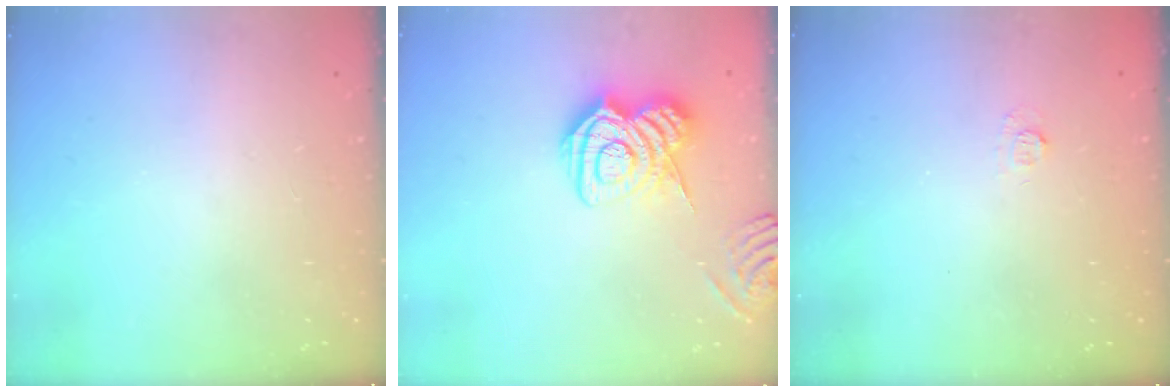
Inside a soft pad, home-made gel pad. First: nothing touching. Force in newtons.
{"total": 10.2, "press": 10.1, "slide": 1.4}
{"total": 2.7, "press": 2.5, "slide": 0.9}